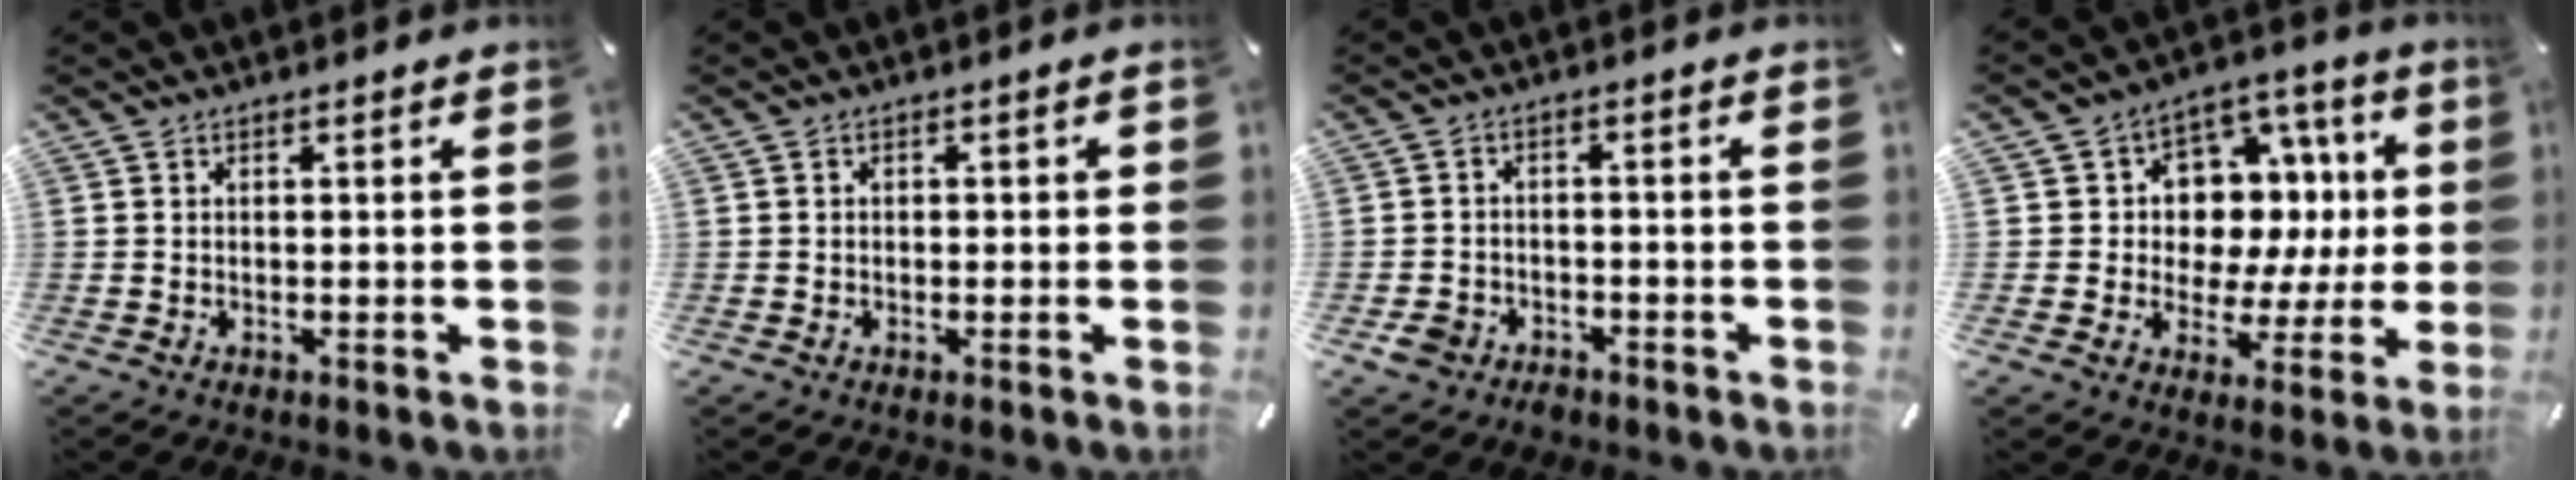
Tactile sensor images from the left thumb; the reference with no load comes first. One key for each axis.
{"total": 1.2, "fx": -0.5, "fy": 0.9, "fz": 0.5, "tx": -0.010, "ty": 0.005, "tz": -0.013}
{"total": 4.4, "fx": -2.8, "fy": 3.2, "fz": 1.3, "tx": -0.031, "ty": 0.009, "tz": -0.054}
{"total": 11.6, "fx": 2.5, "fy": 10.1, "fz": 5.2, "tx": -0.072, "ty": -0.038, "tz": 0.056}